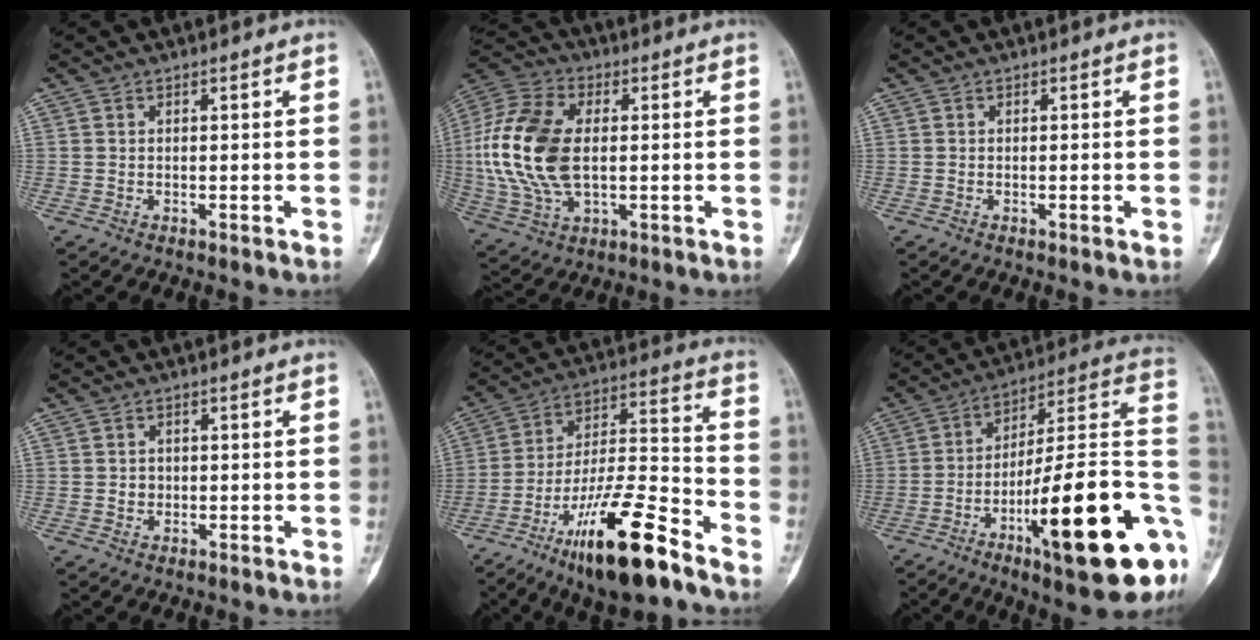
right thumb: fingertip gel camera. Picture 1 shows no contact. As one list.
[{"total": 18.5, "force": [0.7, 11.0, 14.9], "torque": [-0.323, 0.007, 0.015]}, {"total": 0.8, "force": [-0.2, 0.2, 0.8], "torque": [-0.013, -0.002, -0.002]}, {"total": 1.5, "force": [-0.1, 1.4, 0.6], "torque": [-0.004, 0.004, 0.000]}, {"total": 21.0, "force": [-13.2, 5.2, 15.5], "torque": [-0.286, 0.074, -0.227]}, {"total": 28.0, "force": [-9.0, 6.8, 25.6], "torque": [-0.321, 0.032, -0.134]}]